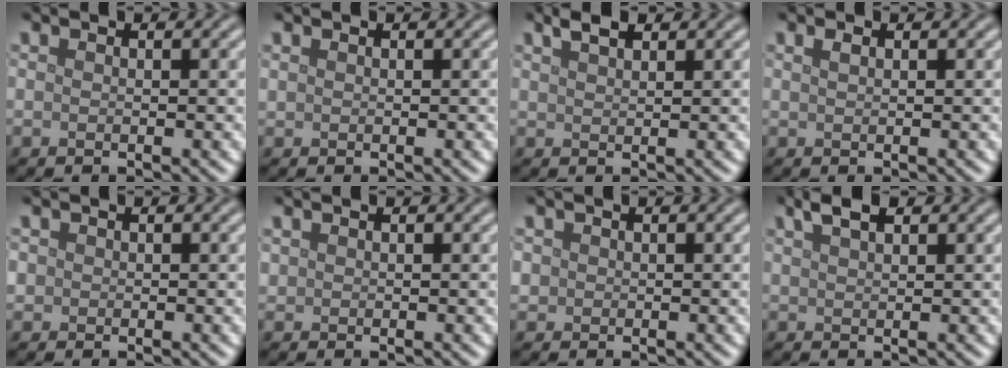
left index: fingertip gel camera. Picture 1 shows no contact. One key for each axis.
{"total": 0.0}
{"total": 1.8, "fx": 1.5, "fy": 0.5, "fz": 1.0, "tx": -0.015, "ty": 0.005, "tz": 0.027}
{"total": 0.7, "fx": 0.4, "fy": 0.3, "fz": 0.5, "tx": -0.010, "ty": 0.002, "tz": 0.009}
{"total": 0.9, "fx": 0.1, "fy": 0.8, "fz": 0.1, "tx": 0.004, "ty": 0.000, "tz": -0.001}
{"total": 0.5, "fx": 0.4, "fy": 0.4, "fz": 0.0, "tx": 0.003, "ty": -0.001, "tz": 0.011}
{"total": 0.9, "fx": 0.1, "fy": 0.9, "fz": 0.1, "tx": 0.004, "ty": -0.001, "tz": 0.001}
{"total": 2.3, "fx": 1.6, "fy": 0.7, "fz": 1.4, "tx": -0.023, "ty": 0.007, "tz": 0.030}